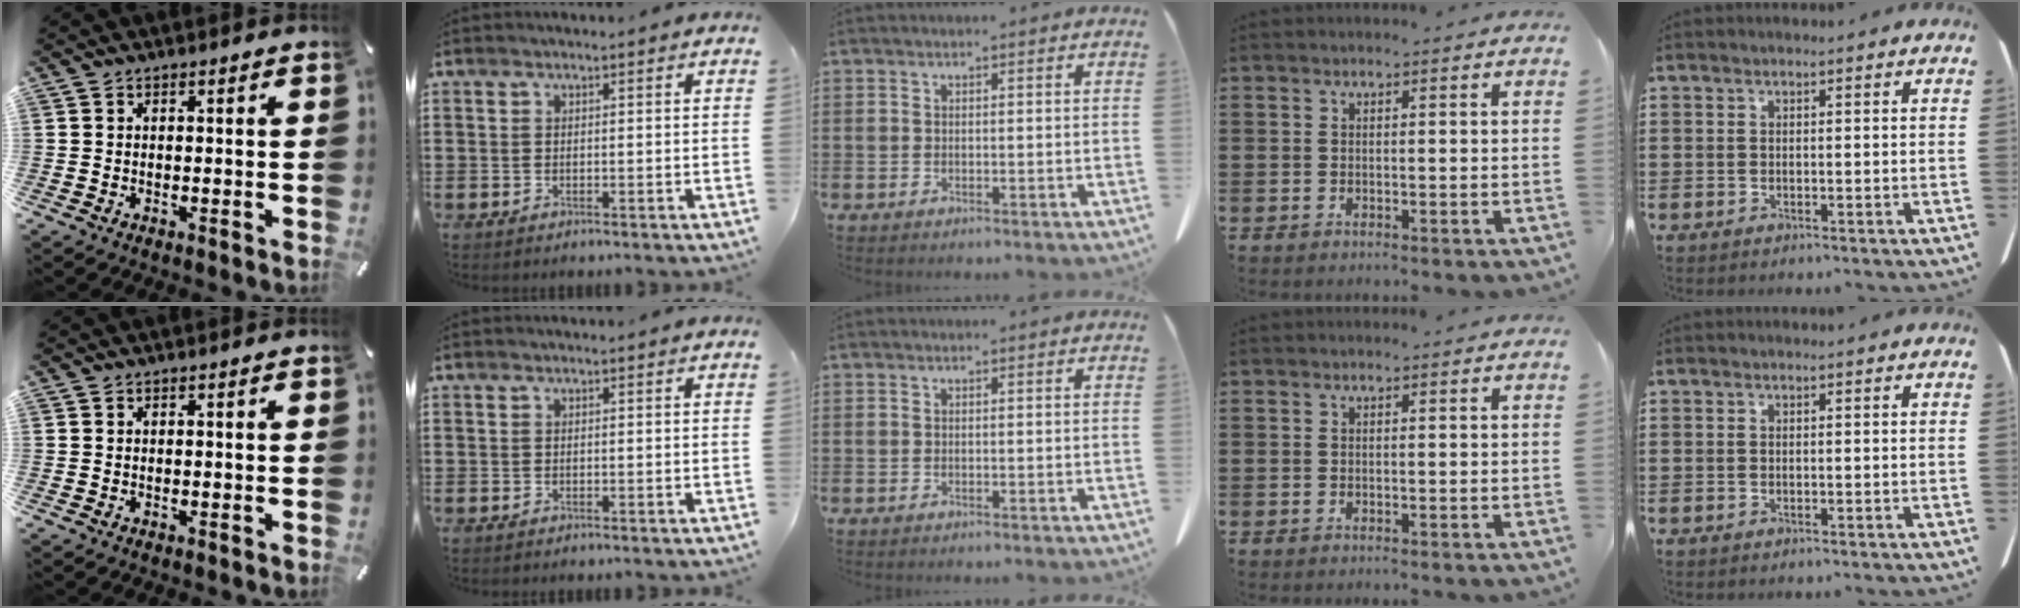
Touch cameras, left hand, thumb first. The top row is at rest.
{}